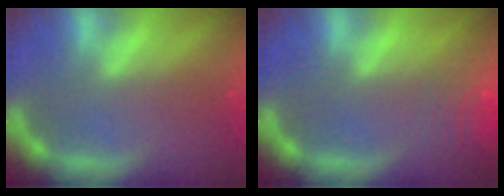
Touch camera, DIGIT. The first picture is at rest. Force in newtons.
{"total": 10.0}